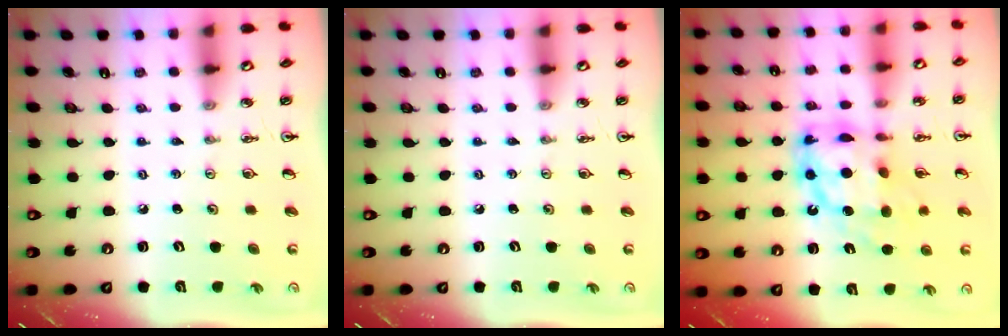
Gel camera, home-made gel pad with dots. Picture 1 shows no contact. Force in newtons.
{"total": 0.0}
{"total": 14.5, "press": 14.5, "slide": 1.3}